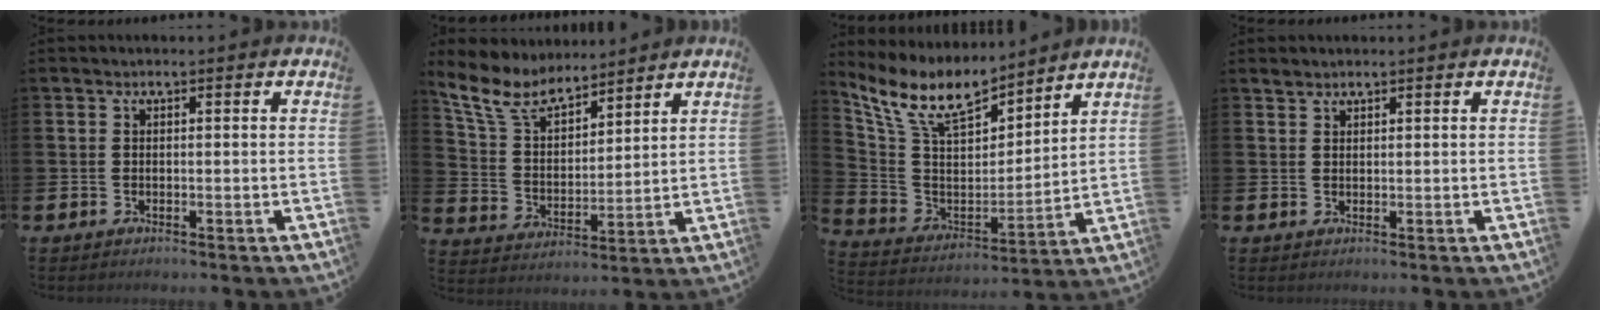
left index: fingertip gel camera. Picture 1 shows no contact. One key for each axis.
{"total": 8.8, "fx": 7.6, "fy": 3.3, "fz": 2.9, "tx": -0.098, "ty": -0.036, "tz": 0.138}
{"total": 10.7, "fx": 9.2, "fy": 3.5, "fz": 4.3, "tx": -0.133, "ty": -0.052, "tz": 0.166}
{"total": 1.2, "fx": 1.2, "fy": 0.4, "fz": -0.1, "tx": 0.009, "ty": -0.002, "tz": 0.020}